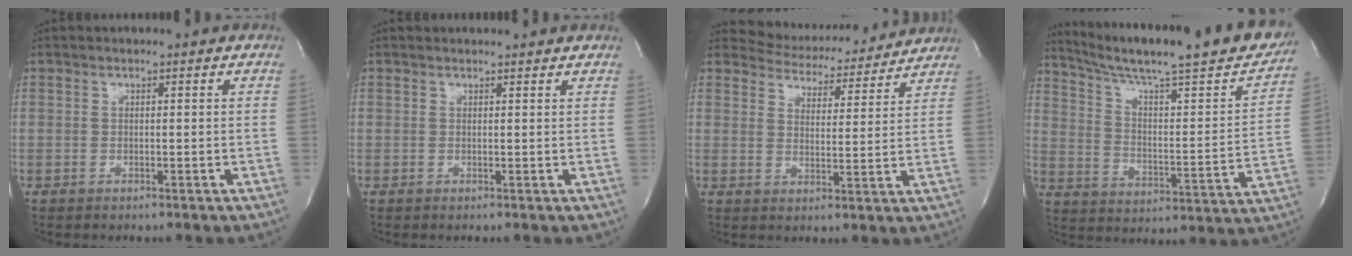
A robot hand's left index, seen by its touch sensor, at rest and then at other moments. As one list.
[{"total": 3.0, "force": [2.9, 0.5, 0.5], "torque": [-0.017, 0.010, 0.027]}, {"total": 11.1, "force": [10.8, 2.4, 1.0], "torque": [-0.014, -0.004, 0.140]}, {"total": 26.6, "force": [22.6, 2.4, 14.0], "torque": [-0.221, -0.043, 0.310]}]